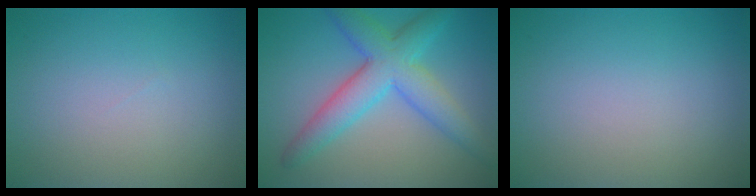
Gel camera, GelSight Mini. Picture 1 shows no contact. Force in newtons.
{"total": 6.3, "press": 6.3, "slide": 0.1}
{"total": 0.0}